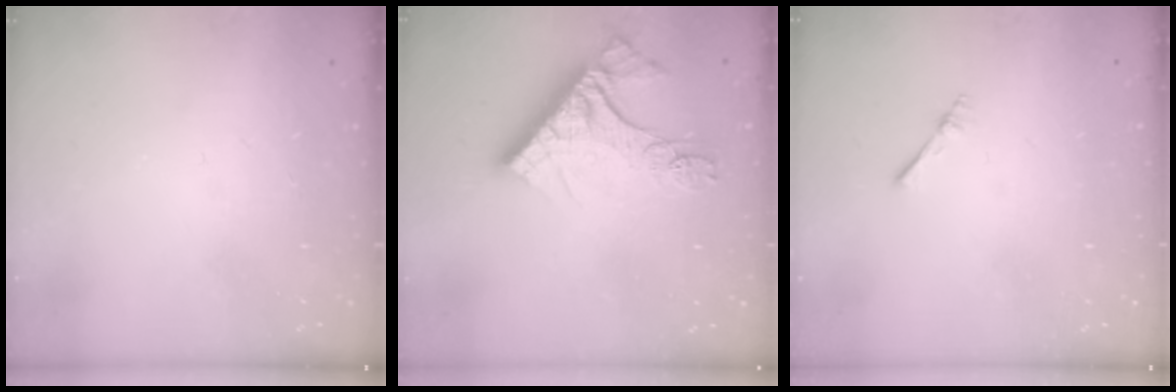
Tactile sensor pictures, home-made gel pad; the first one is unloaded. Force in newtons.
{"total": 14.3, "press": 14.3, "slide": 1.2}
{"total": 2.2, "press": 2.1, "slide": 0.3}